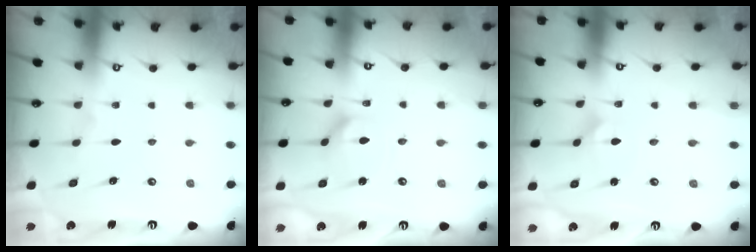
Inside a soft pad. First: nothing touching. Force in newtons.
{"total": 4.6, "press": 4.6, "slide": 0.4}
{"total": 1.8, "press": 1.8, "slide": 0.1}